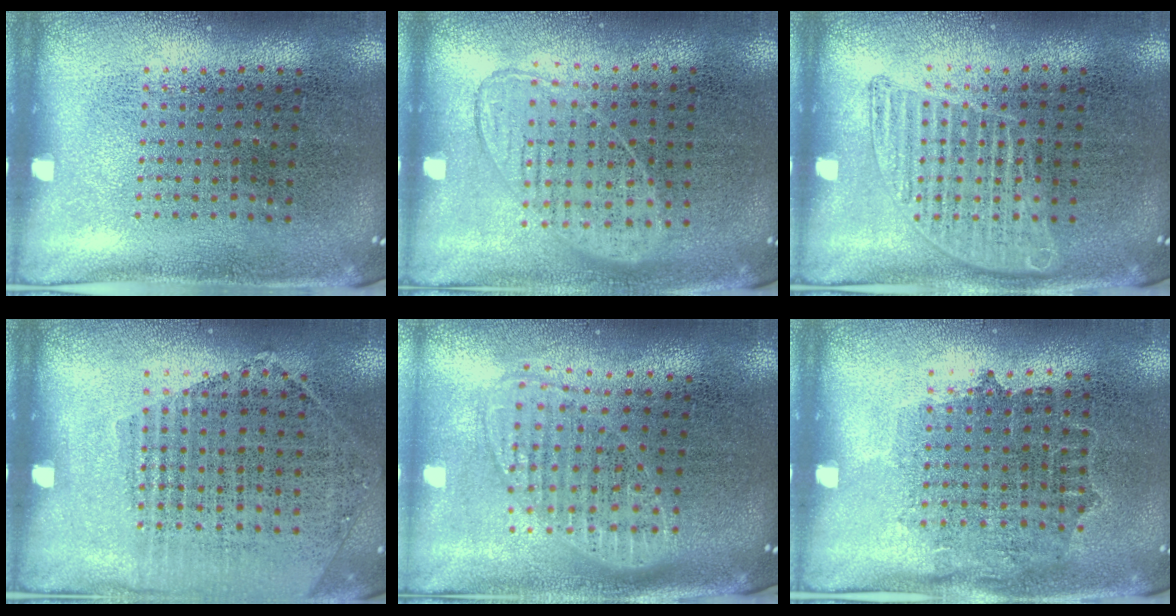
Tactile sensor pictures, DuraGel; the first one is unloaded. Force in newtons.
{"total": 1.0, "press": 0.9, "slide": 0.4}
{"total": 1.7, "press": 1.7, "slide": 0.3}
{"total": 1.2, "press": 1.1, "slide": 0.5}
{"total": 1.8, "press": 1.5, "slide": 1.0}
{"total": 0.8, "press": 0.8, "slide": 0.3}